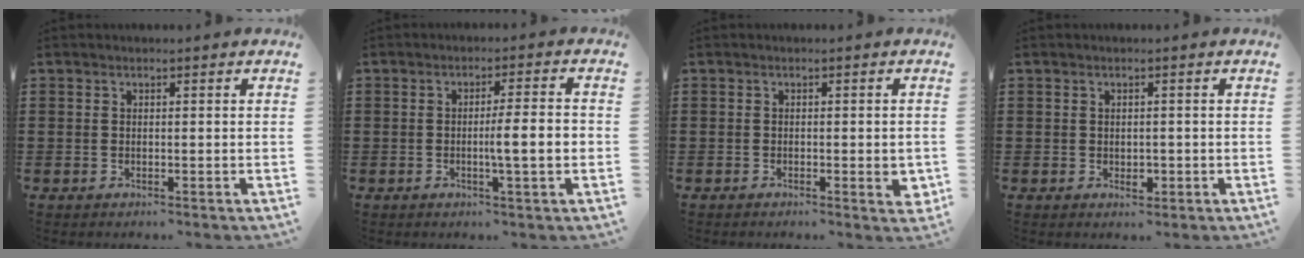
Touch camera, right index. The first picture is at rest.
{"total": 5.1, "force": [-0.8, 0.2, 5.1], "torque": [-0.079, -0.007, -0.018]}
{"total": 2.5, "force": [-0.9, 0.7, 2.2], "torque": [-0.036, 0.001, -0.015]}
{"total": 1.5, "force": [-0.2, 1.2, 1.0], "torque": [-0.019, 0.004, -0.004]}